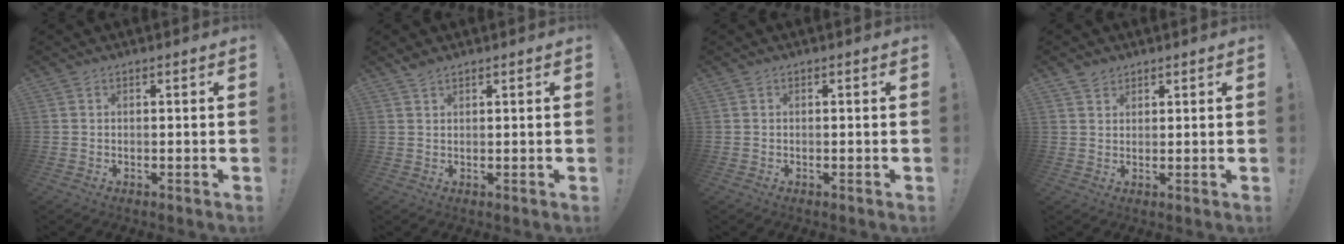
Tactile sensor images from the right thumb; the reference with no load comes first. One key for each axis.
{"total": 2.0, "fx": 1.7, "fy": 0.7, "fz": 0.7, "tx": -0.008, "ty": -0.006, "tz": 0.031}
{"total": 0.0}
{"total": 2.7, "fx": 2.2, "fy": 1.6, "fz": 0.4, "tx": 0.002, "ty": -0.013, "tz": 0.040}